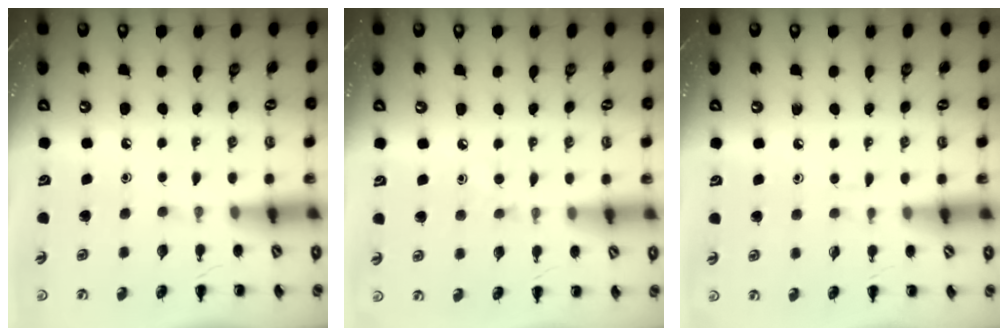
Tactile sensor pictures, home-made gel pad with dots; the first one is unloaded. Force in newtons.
{"total": 3.6, "press": 3.4, "slide": 1.1}
{"total": 3.0, "press": 2.8, "slide": 1.2}